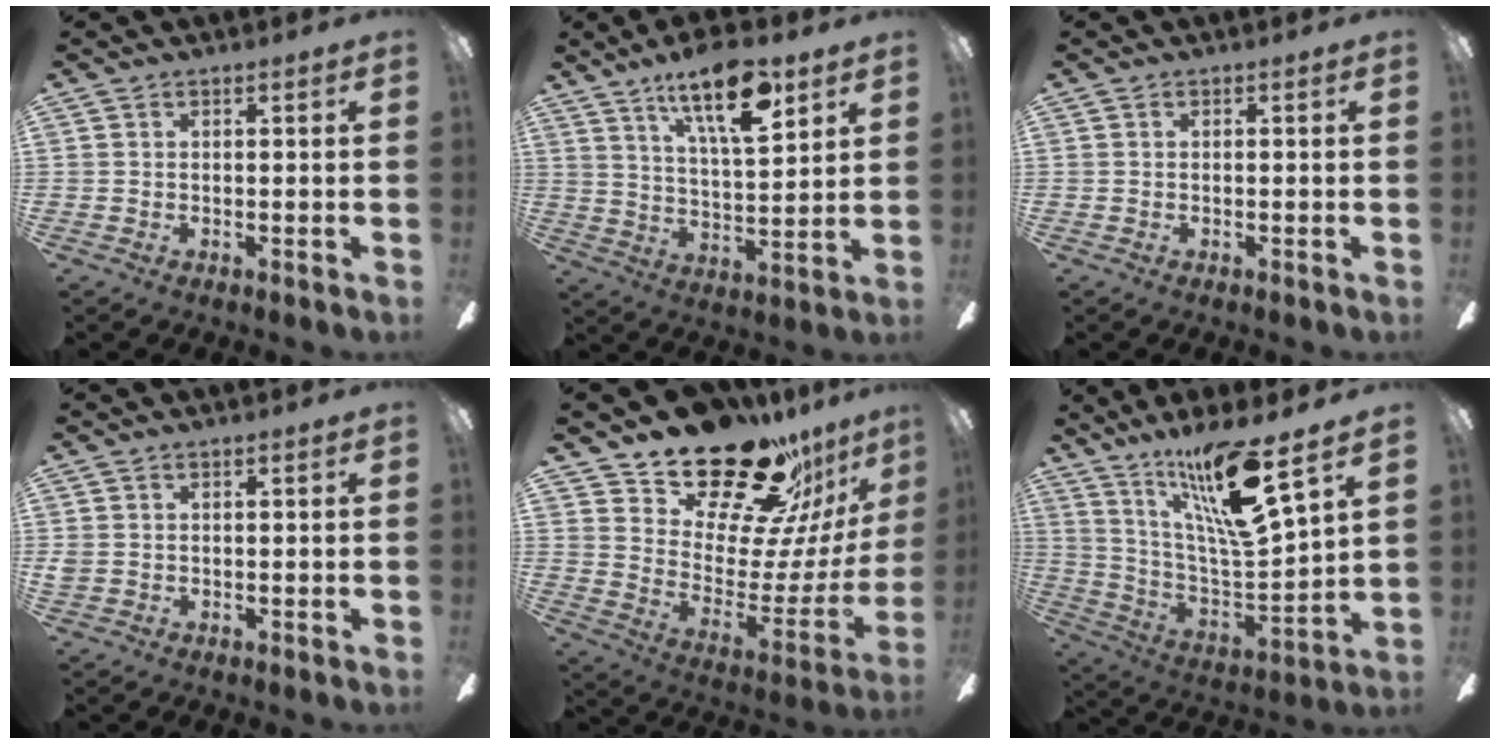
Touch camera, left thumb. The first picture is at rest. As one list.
[{"total": 16.0, "force": [10.3, 5.4, 11.0], "torque": [-0.182, -0.043, 0.169]}, {"total": 0.0}, {"total": 1.0, "force": [0.4, 0.8, 0.4], "torque": [-0.010, 0.003, 0.006]}, {"total": 25.8, "force": [20.9, 10.8, 10.7], "torque": [-0.162, -0.150, 0.366]}, {"total": 19.2, "force": [13.0, 2.5, 13.9], "torque": [-0.277, -0.080, 0.204]}]